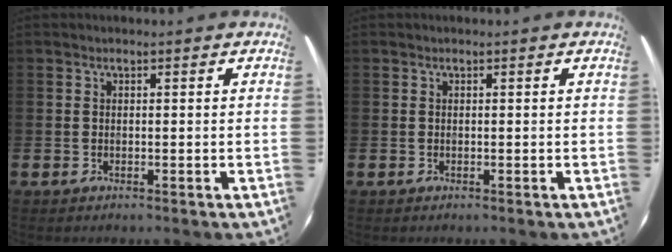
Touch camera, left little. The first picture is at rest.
{"total": 0.0}